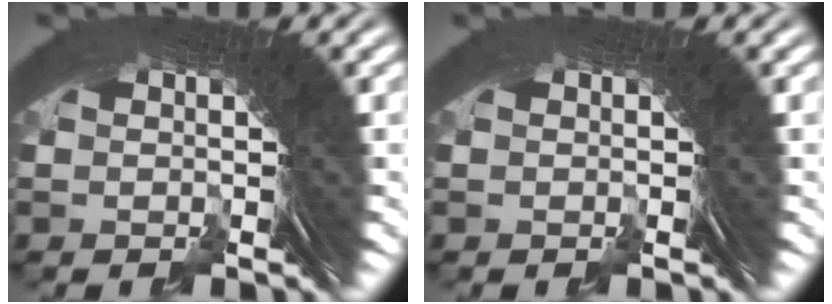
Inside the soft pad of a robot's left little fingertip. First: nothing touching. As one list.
[{"total": 0.0}]